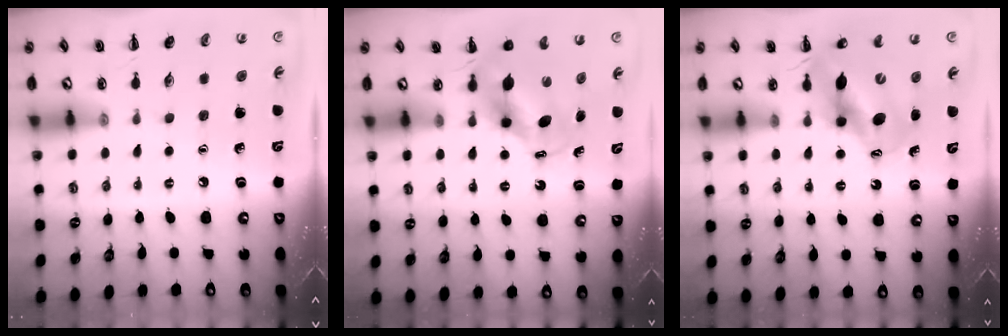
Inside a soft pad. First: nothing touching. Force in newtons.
{"total": 5.5, "press": 5.4, "slide": 1.2}
{"total": 11.8, "press": 11.3, "slide": 3.2}